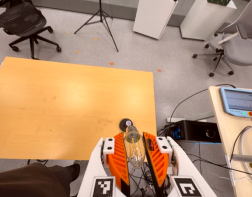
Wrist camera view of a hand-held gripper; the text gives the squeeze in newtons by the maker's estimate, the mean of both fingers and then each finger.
{"total": 12.4, "left": 13.1, "right": 11.7}